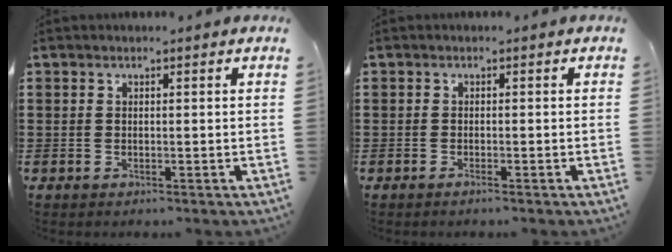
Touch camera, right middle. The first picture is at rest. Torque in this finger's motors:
{"motor_torque": [0.02, 0.02, -0.02, -0.01]}